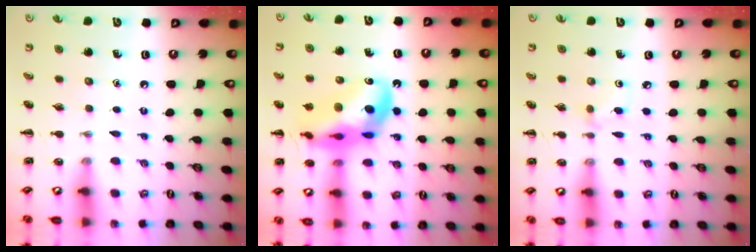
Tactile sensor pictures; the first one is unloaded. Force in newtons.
{"total": 16.9, "press": 16.4, "slide": 4.1}
{"total": 2.7, "press": 2.5, "slide": 1.0}